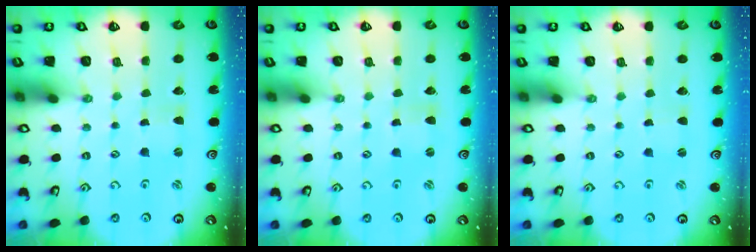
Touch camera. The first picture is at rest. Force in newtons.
{"total": 0.0}
{"total": 0.0}